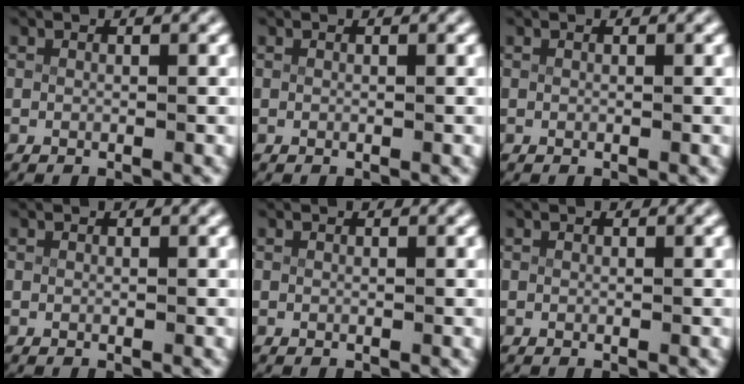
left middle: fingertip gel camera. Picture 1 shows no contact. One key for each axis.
{"total": 0.0}
{"total": 0.0}
{"total": 0.0}
{"total": 0.0}
{"total": 0.0}